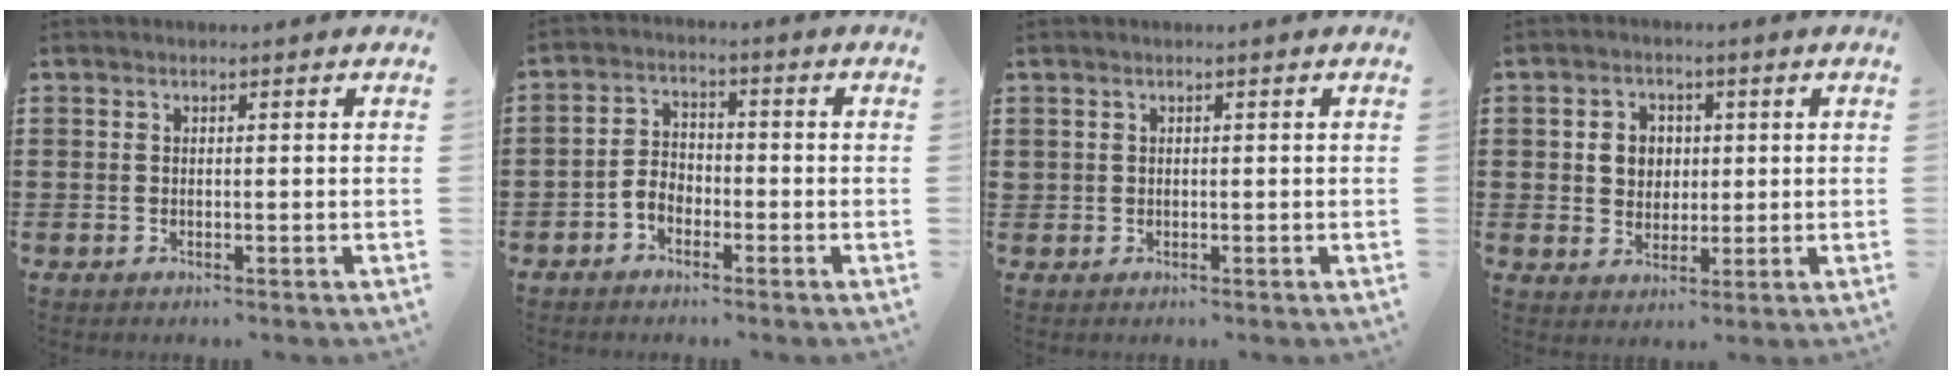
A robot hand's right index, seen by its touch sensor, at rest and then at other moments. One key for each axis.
{"total": 3.2, "fx": -2.0, "fy": 2.1, "fz": 1.3, "tx": -0.037, "ty": 0.005, "tz": -0.043}
{"total": 0.7, "fx": 0.3, "fy": 0.6, "fz": 0.1, "tx": -0.004, "ty": 0.002, "tz": 0.006}
{"total": 4.3, "fx": 0.7, "fy": 3.9, "fz": 1.8, "tx": -0.043, "ty": 0.010, "tz": 0.008}